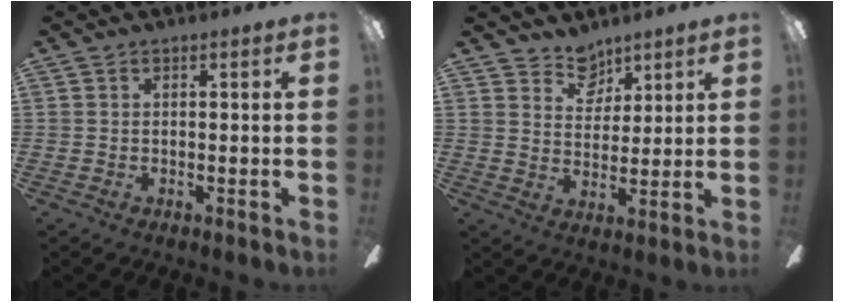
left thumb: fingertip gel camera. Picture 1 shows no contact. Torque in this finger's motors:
{"motor_torque": [0.44, 0.01, -0.06, -0.26, -0.05]}